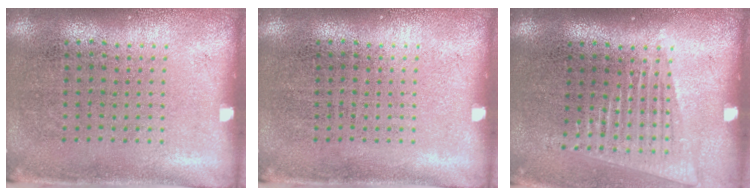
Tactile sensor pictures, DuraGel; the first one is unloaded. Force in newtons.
{"total": 0.0}
{"total": 1.4, "press": 1.3, "slide": 0.6}